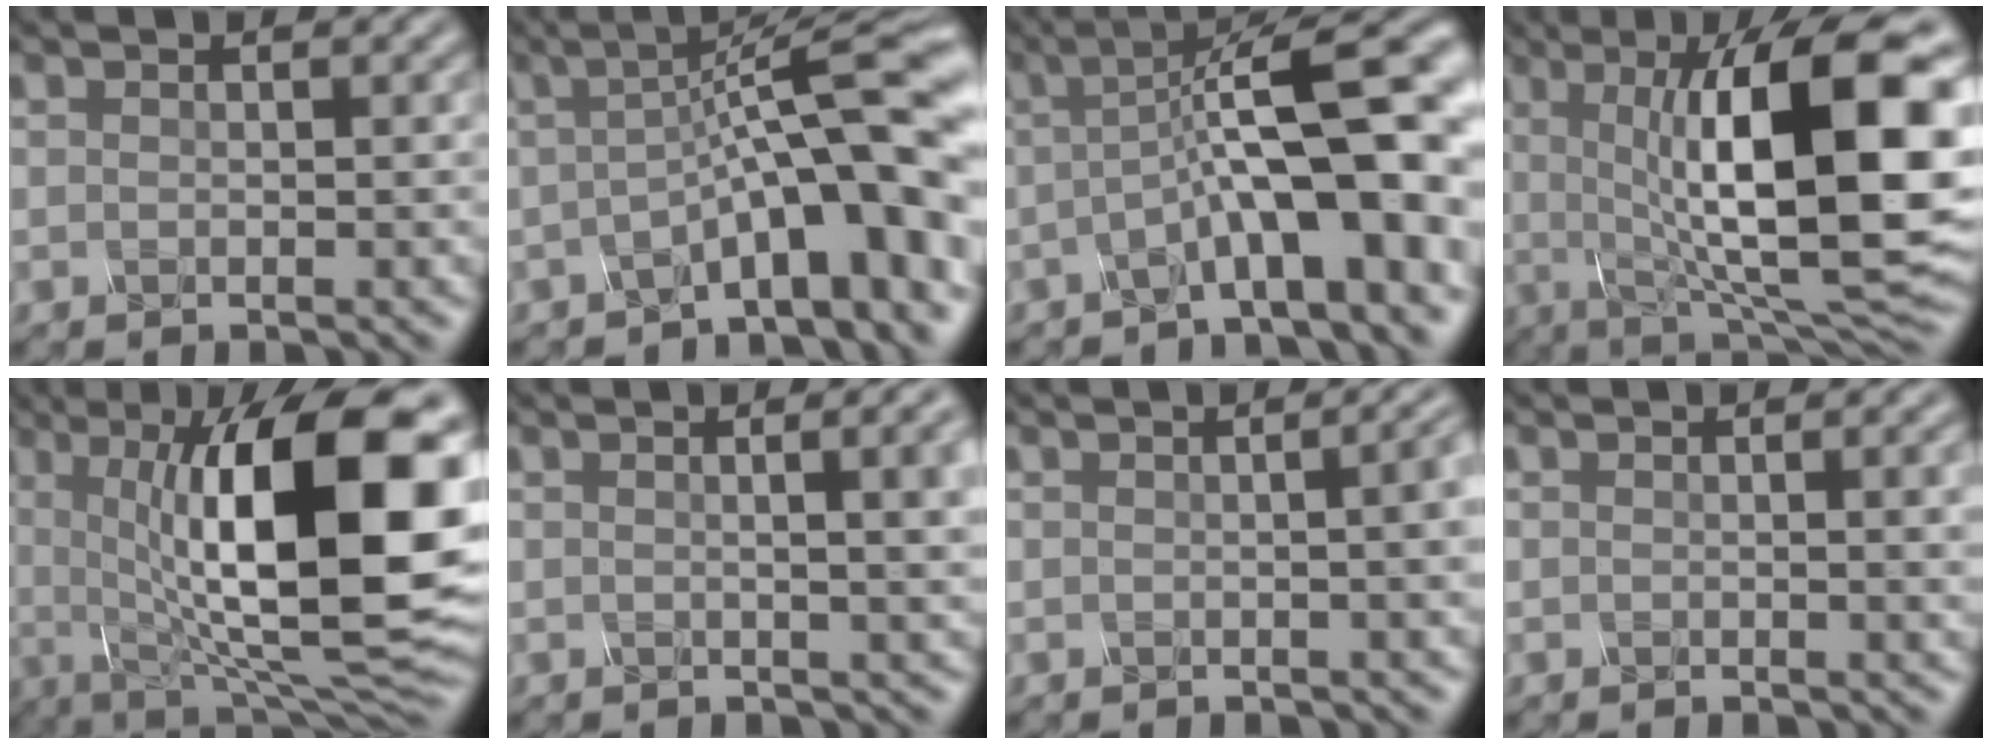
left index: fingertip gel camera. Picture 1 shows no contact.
{"total": 10.1, "force": [-1.8, 2.3, 9.6], "torque": [-0.112, 0.025, -0.042]}
{"total": 11.2, "force": [-1.3, 2.6, 10.8], "torque": [-0.146, 0.031, -0.030]}
{"total": 15.9, "force": [1.4, 5.0, 15.1], "torque": [-0.204, 0.004, 0.018]}
{"total": 17.4, "force": [2.1, 6.1, 16.1], "torque": [-0.214, 0.008, 0.026]}
{"total": 8.0, "force": [1.5, 3.7, 7.0], "torque": [-0.029, 0.044, -0.012]}
{"total": 5.1, "force": [0.1, 2.4, 4.6], "torque": [-0.020, 0.015, -0.001]}
{"total": 2.5, "force": [0.2, 0.8, 2.4], "torque": [-0.024, 0.003, 0.000]}